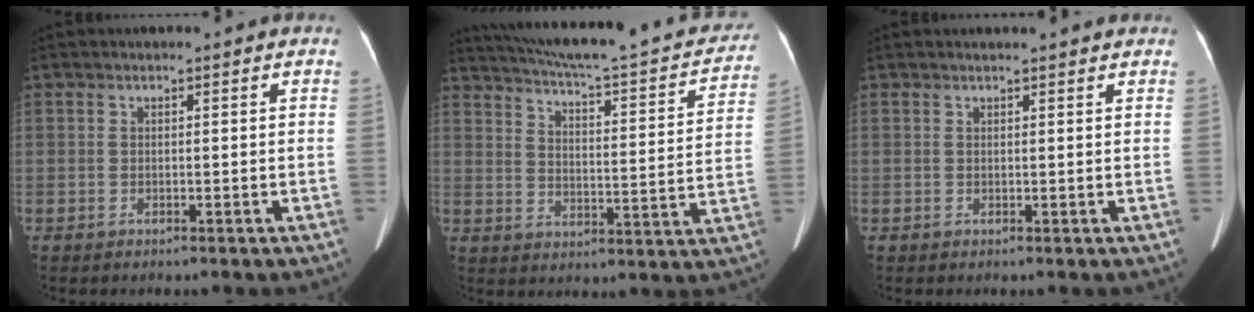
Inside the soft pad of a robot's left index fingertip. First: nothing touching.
{"total": 25.9, "force": [22.7, 4.2, 11.7], "torque": [-0.181, -0.023, 0.288]}
{"total": 3.8, "force": [3.6, 0.2, 1.3], "torque": [-0.018, 0.013, 0.039]}